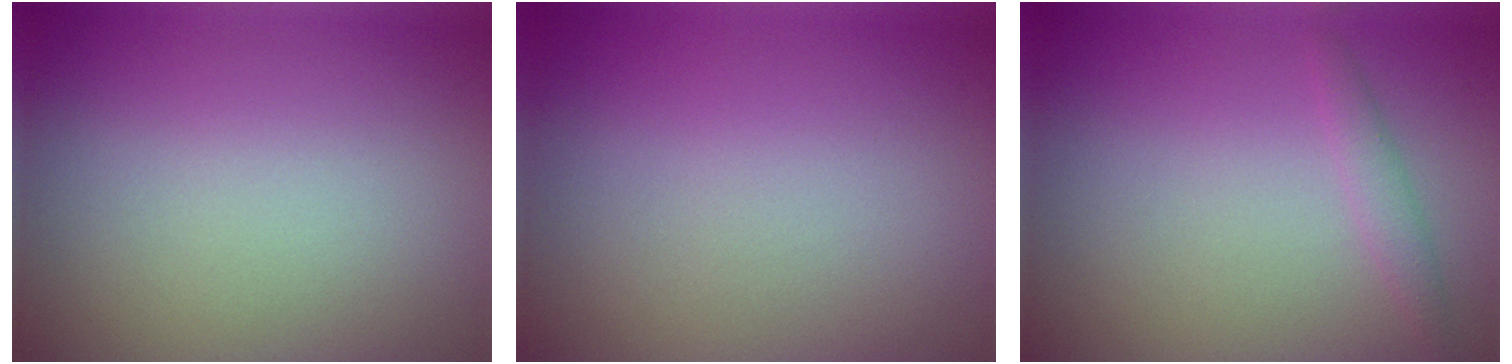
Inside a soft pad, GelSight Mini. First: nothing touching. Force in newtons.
{"total": 0.0}
{"total": 1.2, "press": 1.2, "slide": 0.0}